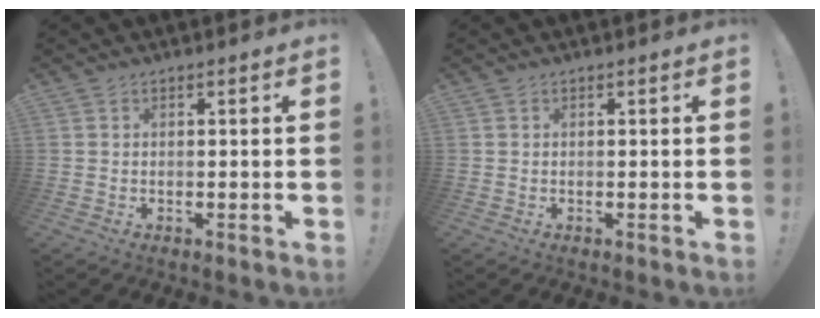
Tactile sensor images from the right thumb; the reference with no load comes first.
{"total": 0.0}